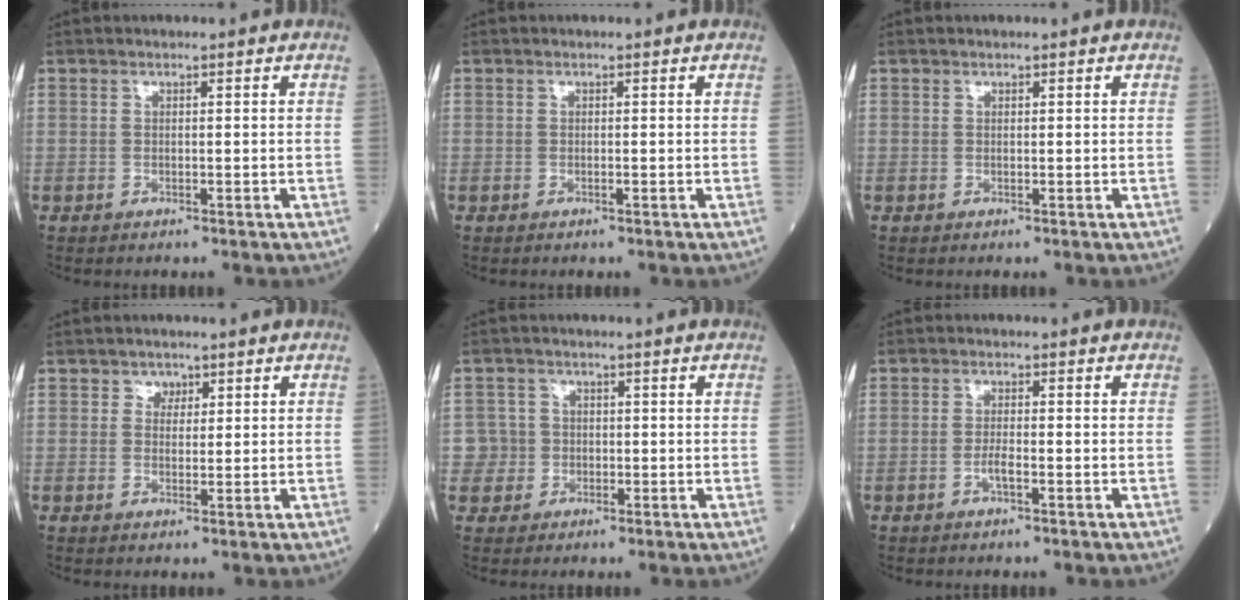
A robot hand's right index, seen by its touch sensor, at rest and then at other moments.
{"total": 0.0}
{"total": 0.0}
{"total": 1.8, "force": [1.0, 1.5, 0.4], "torque": [0.001, -0.001, 0.011]}
{"total": 3.3, "force": [-0.5, 3.3, -0.4], "torque": [0.020, 0.011, -0.013]}
{"total": 1.8, "force": [-0.8, 0.2, 1.6], "torque": [-0.030, 0.001, -0.016]}